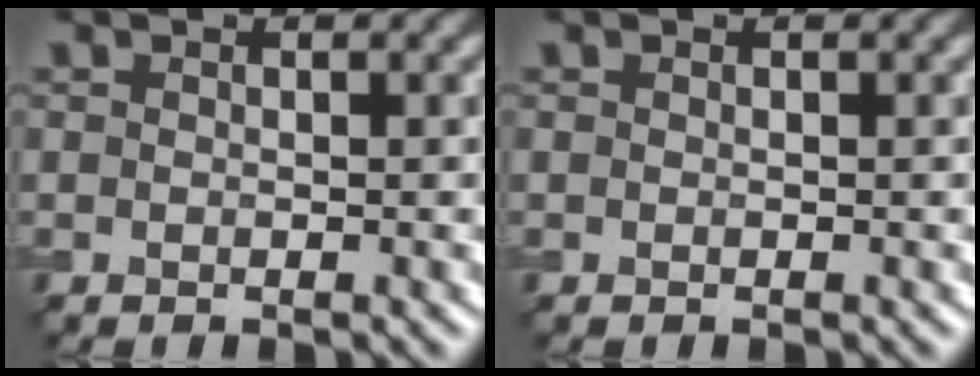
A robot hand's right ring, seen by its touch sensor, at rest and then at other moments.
{"total": 0.0}